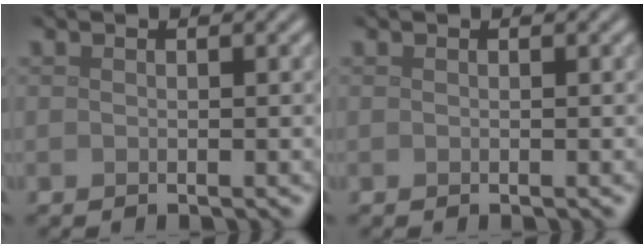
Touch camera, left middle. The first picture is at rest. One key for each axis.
{"total": 0.0}